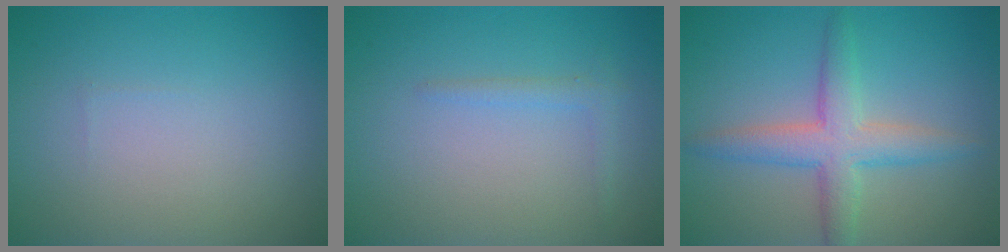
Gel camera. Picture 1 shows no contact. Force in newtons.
{"total": 1.1, "press": 1.1, "slide": 0.1}
{"total": 4.5, "press": 4.5, "slide": 0.2}